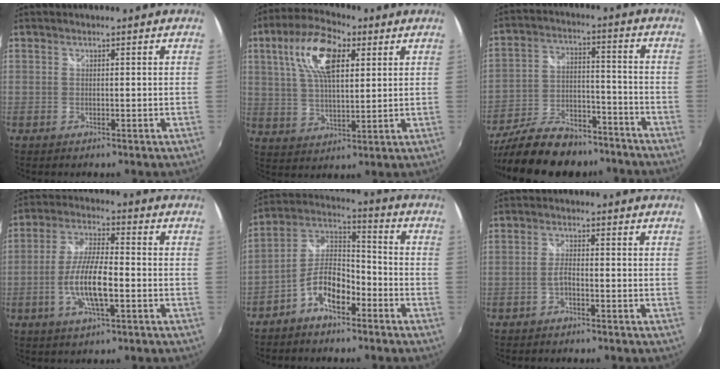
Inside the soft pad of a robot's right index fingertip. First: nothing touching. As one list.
[{"total": 12.9, "force": [5.0, 5.6, 10.5], "torque": [-0.198, 0.023, 0.090]}, {"total": 21.4, "force": [-17.0, 9.3, 9.0], "torque": [-0.190, 0.014, -0.248]}, {"total": 10.0, "force": [-3.0, 2.5, 9.2], "torque": [-0.186, -0.001, -0.056]}, {"total": 9.5, "force": [-5.5, 4.3, 6.5], "torque": [-0.140, 0.026, -0.099]}, {"total": 2.0, "force": [-1.4, 0.5, 1.4], "torque": [-0.036, 0.007, -0.030]}]